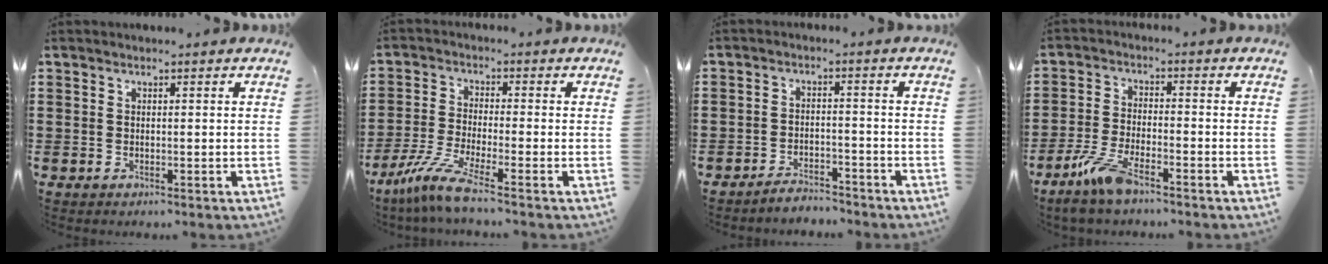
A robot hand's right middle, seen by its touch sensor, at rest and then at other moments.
{"total": 6.3, "force": [-4.5, 0.1, 4.4], "torque": [-0.107, -0.023, -0.092]}
{"total": 3.4, "force": [-3.4, 0.4, -0.1], "torque": [-0.007, 0.002, -0.072]}
{"total": 6.9, "force": [-4.7, 1.6, 4.8], "torque": [-0.117, -0.012, -0.093]}